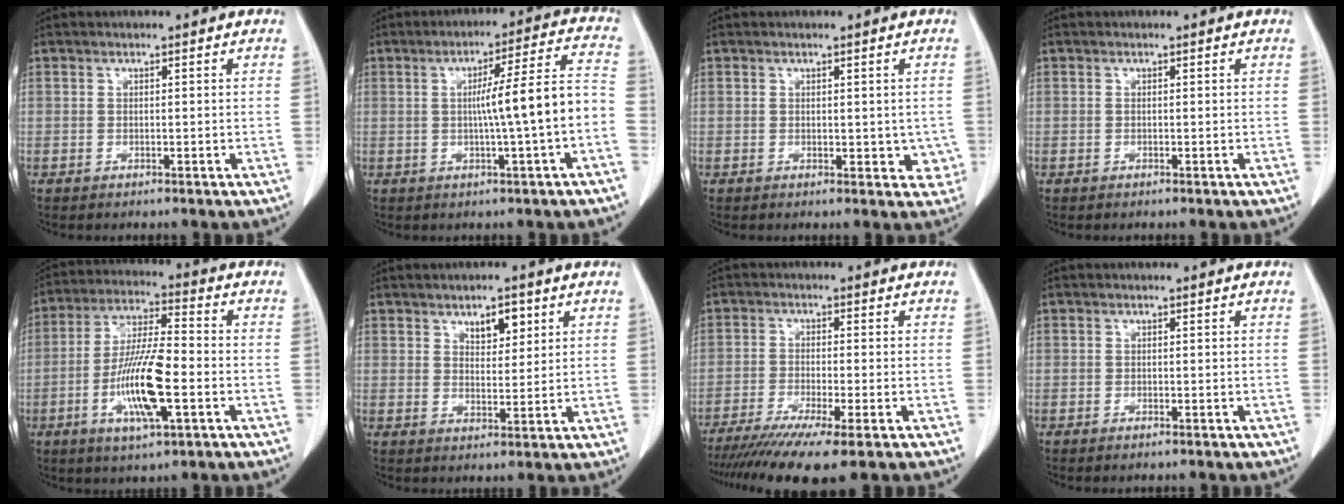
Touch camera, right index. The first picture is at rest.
{"total": 10.2, "force": [-1.6, -0.8, 10.1], "torque": [-0.146, 0.018, -0.023]}
{"total": 3.4, "force": [0.0, 2.2, 2.6], "torque": [-0.006, -0.002, 0.002]}
{"total": 0.0}
{"total": 12.6, "force": [-3.6, 2.1, 11.8], "torque": [-0.232, -0.005, -0.066]}
{"total": 4.2, "force": [2.3, 2.1, 2.9], "torque": [-0.042, -0.002, 0.039]}
{"total": 10.5, "force": [-7.6, -0.1, 7.3], "torque": [-0.114, -0.022, -0.121]}
{"total": 0.6, "force": [-0.4, 0.0, 0.4], "torque": [-0.010, -0.001, -0.005]}